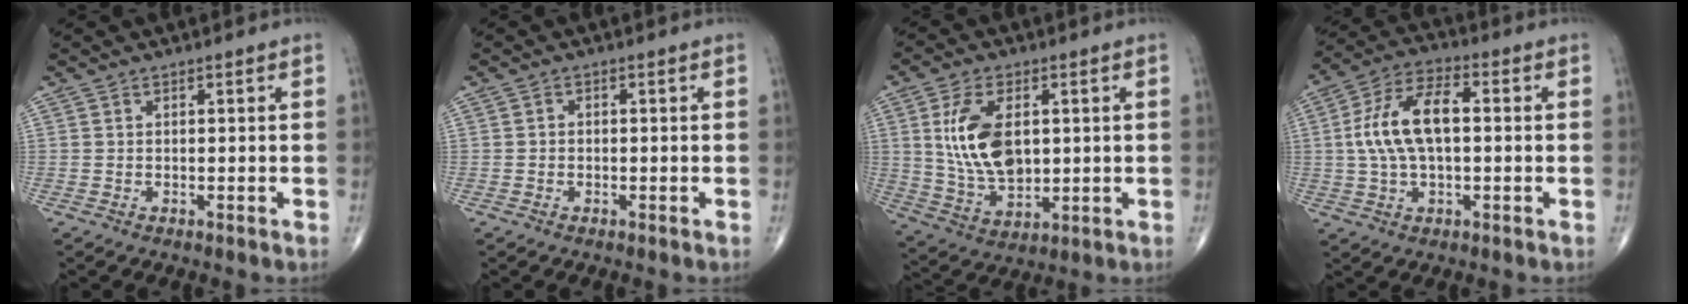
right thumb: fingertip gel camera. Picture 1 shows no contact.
{"total": 0.7, "force": [-0.2, 0.6, 0.4], "torque": [-0.002, 0.002, -0.008]}
{"total": 13.4, "force": [2.3, 7.6, 10.7], "torque": [-0.194, -0.012, 0.053]}
{"total": 12.8, "force": [0.8, 6.4, 11.0], "torque": [-0.216, 0.028, 0.008]}